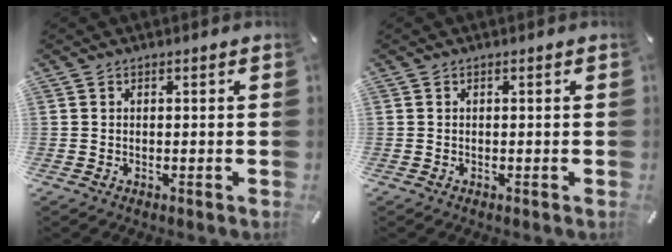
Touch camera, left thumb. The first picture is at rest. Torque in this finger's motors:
{"motor_torque": [0.00, 0.00, -0.05, -0.02, 0.00]}